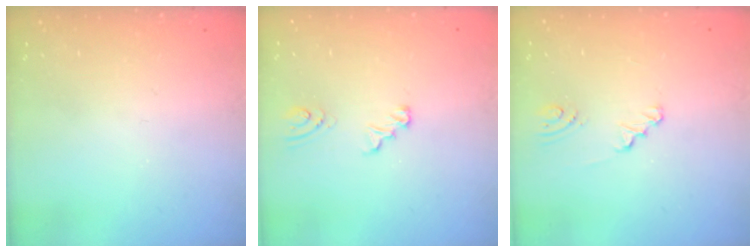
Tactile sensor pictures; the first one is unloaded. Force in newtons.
{"total": 3.7, "press": 3.7, "slide": 0.3}
{"total": 1.7, "press": 1.7, "slide": 0.3}